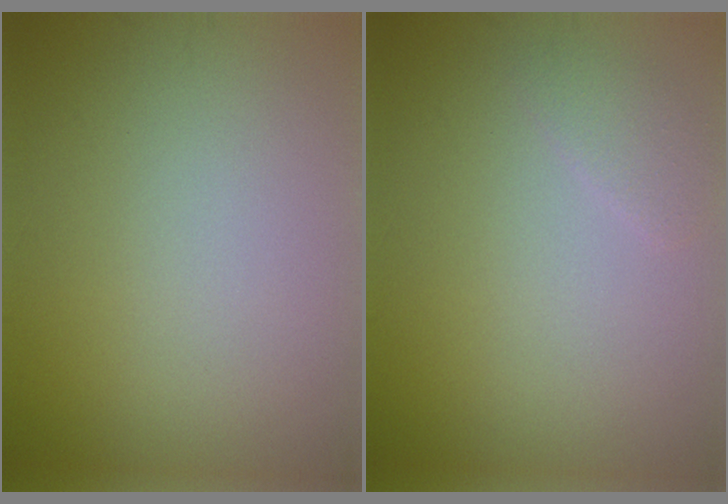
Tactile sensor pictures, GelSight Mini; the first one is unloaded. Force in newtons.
{"total": 1.2, "press": 1.2, "slide": 0.1}